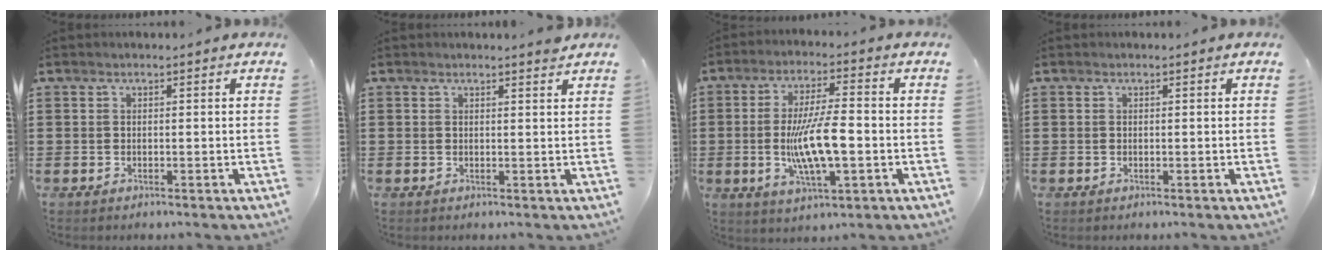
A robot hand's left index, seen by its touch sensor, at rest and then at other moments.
{"total": 1.4, "force": [1.3, -0.1, 0.6], "torque": [-0.006, -0.005, 0.023]}
{"total": 9.9, "force": [-1.7, 2.9, 9.3], "torque": [-0.182, -0.002, -0.032]}
{"total": 0.0}